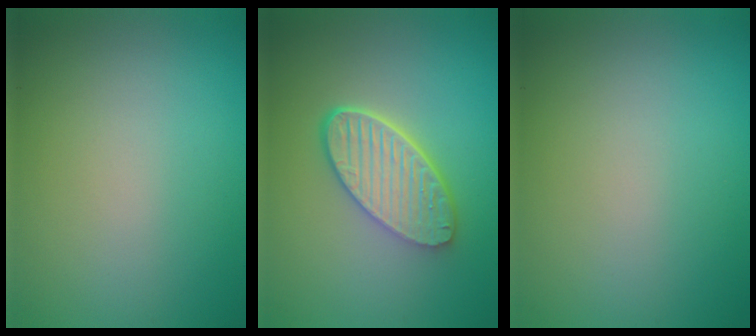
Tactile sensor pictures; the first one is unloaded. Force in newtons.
{"total": 5.8, "press": 4.5, "slide": 3.6}
{"total": 0.0}